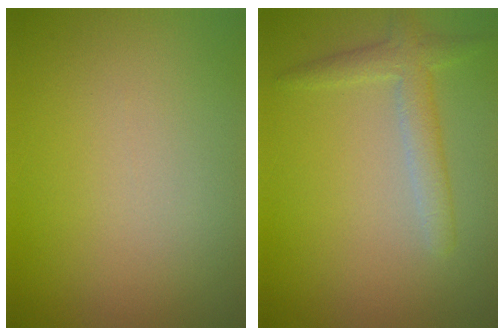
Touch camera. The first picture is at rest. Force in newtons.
{"total": 2.6, "press": 2.6, "slide": 0.1}